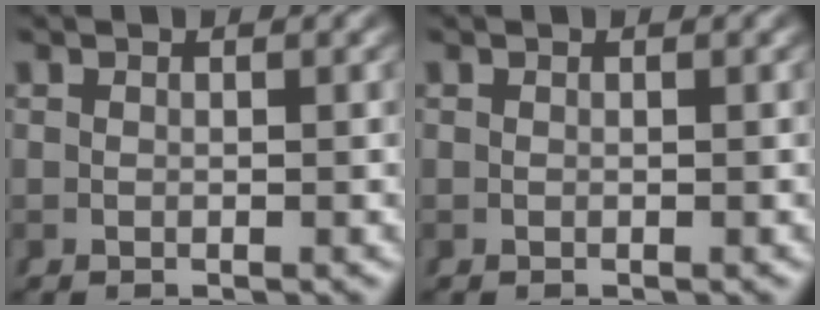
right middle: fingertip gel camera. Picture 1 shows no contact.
{"total": 0.0}